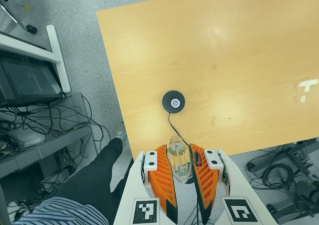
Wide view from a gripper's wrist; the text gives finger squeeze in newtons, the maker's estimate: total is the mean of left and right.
{"total": 21.3, "left": 25.8, "right": 16.9}